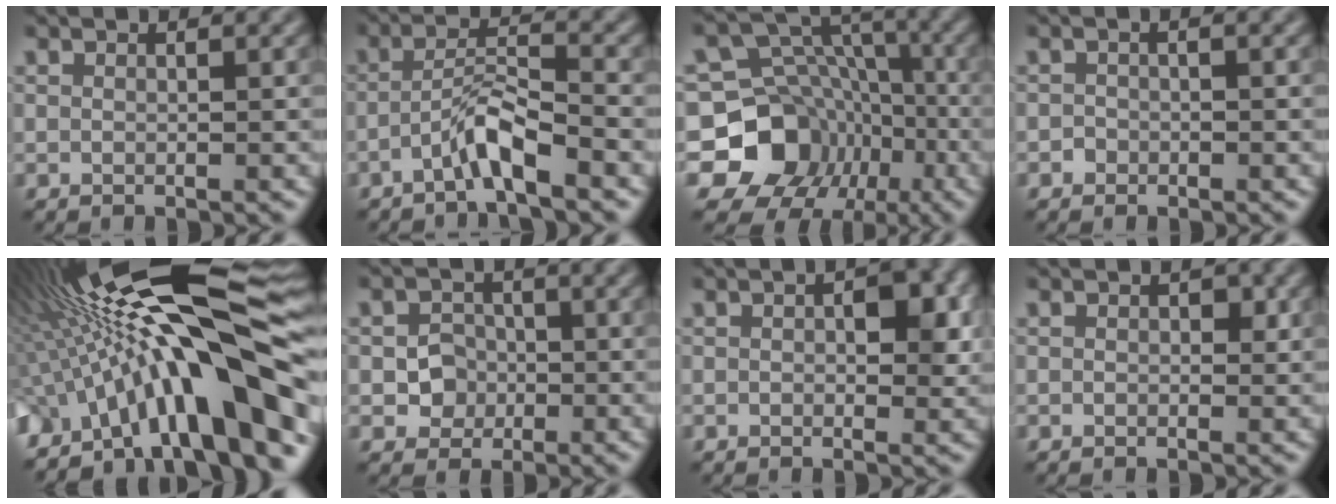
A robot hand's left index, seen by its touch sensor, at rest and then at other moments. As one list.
[{"total": 3.3, "force": [-2.1, 0.2, 2.5], "torque": [-0.050, 0.015, -0.046]}, {"total": 12.2, "force": [-4.5, 10.5, 4.3], "torque": [-0.085, 0.003, -0.103]}, {"total": 0.6, "force": [-0.4, 0.4, 0.2], "torque": [-0.004, -0.001, -0.007]}, {"total": 17.6, "force": [-2.1, 3.4, 17.2], "torque": [-0.235, 0.029, -0.048]}, {"total": 2.3, "force": [-0.4, 2.1, 0.9], "torque": [-0.002, 0.001, -0.012]}, {"total": 3.8, "force": [0.6, 1.8, 3.3], "torque": [-0.037, 0.003, 0.004]}, {"total": 0.9, "force": [0.2, 0.5, 0.7], "torque": [-0.007, -0.004, 0.002]}]